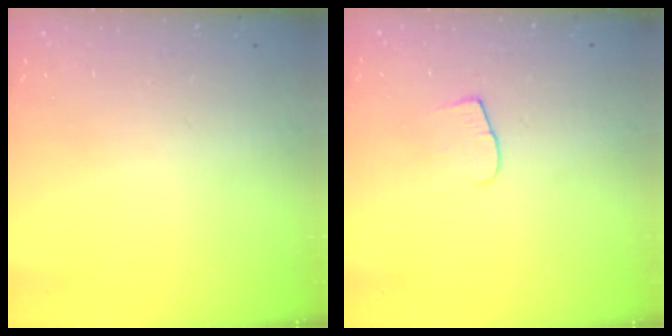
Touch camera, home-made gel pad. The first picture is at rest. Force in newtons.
{"total": 5.2, "press": 5.2, "slide": 0.6}